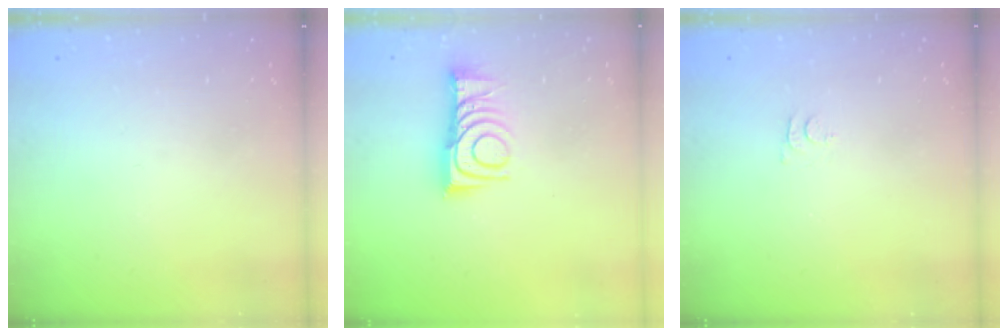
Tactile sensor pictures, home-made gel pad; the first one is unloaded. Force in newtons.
{"total": 10.6, "press": 10.6, "slide": 0.4}
{"total": 4.4, "press": 4.4, "slide": 0.4}